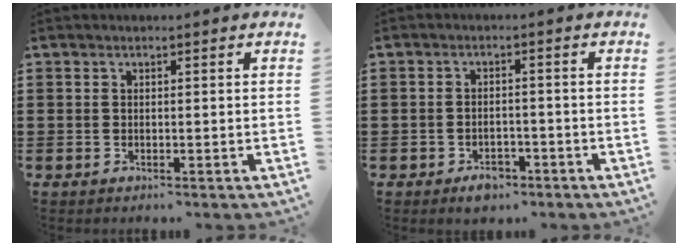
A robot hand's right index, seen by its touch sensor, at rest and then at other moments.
{"total": 2.5, "force": [-1.8, 1.4, 1.0], "torque": [-0.022, 0.002, -0.037]}